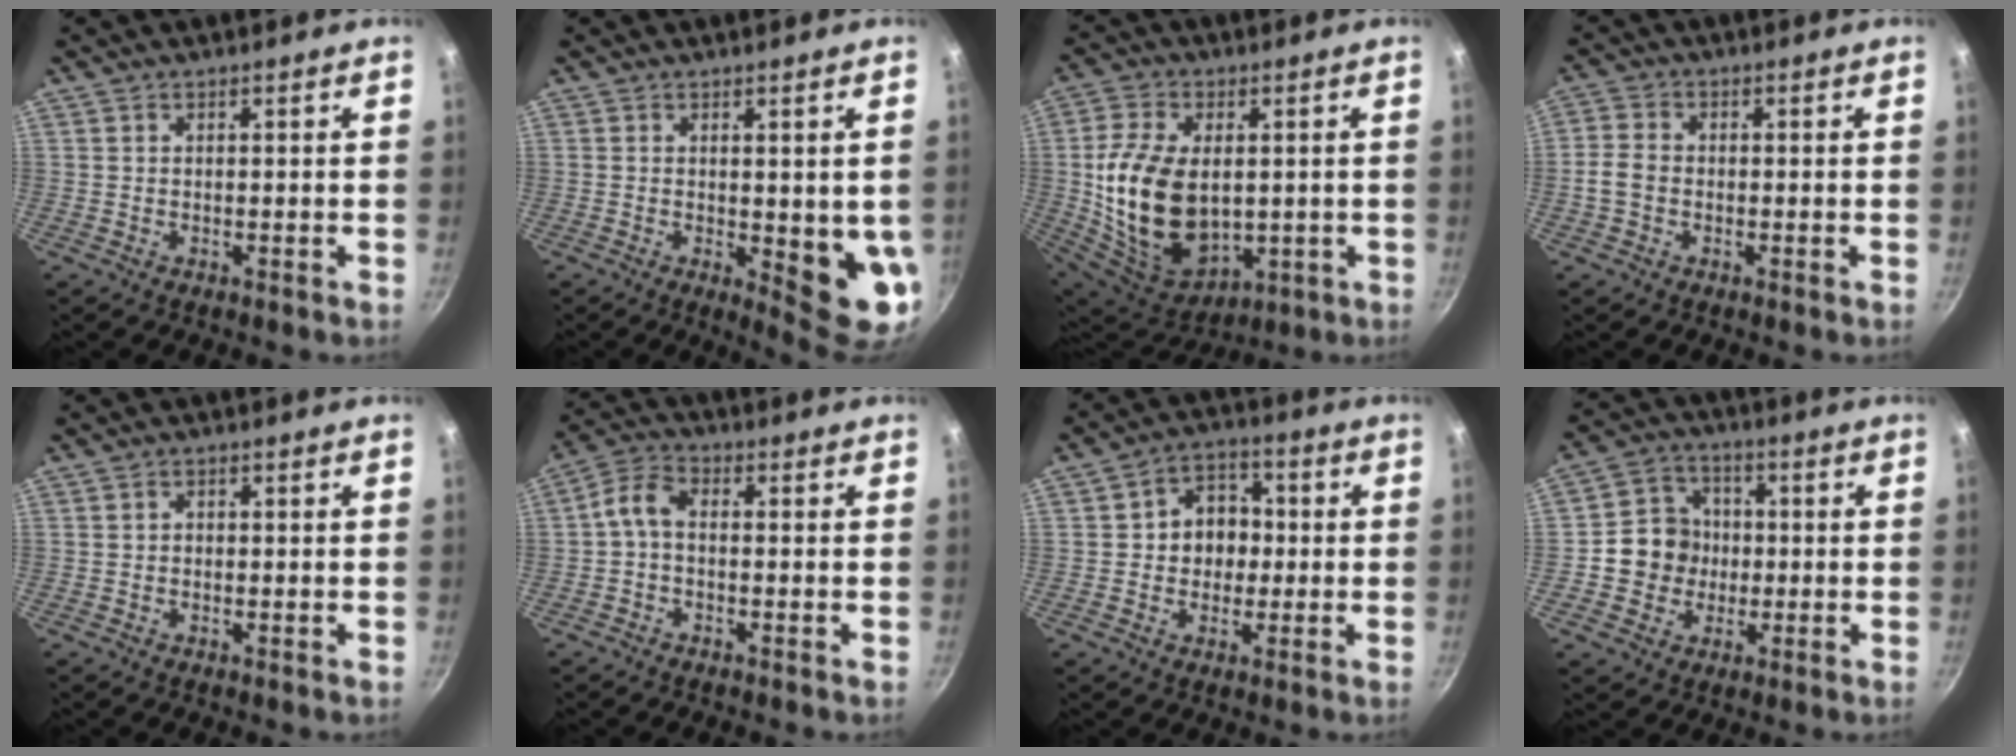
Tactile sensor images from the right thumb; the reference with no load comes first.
{"total": 9.2, "force": [-0.5, 2.7, 8.7], "torque": [-0.089, -0.021, 0.001]}
{"total": 19.7, "force": [0.6, 12.8, 15.0], "torque": [-0.266, -0.016, 0.033]}
{"total": 4.2, "force": [-0.9, 3.2, 2.6], "torque": [-0.049, 0.014, -0.026]}
{"total": 0.8, "force": [-0.1, 0.7, 0.3], "torque": [-0.005, 0.005, -0.002]}
{"total": 4.7, "force": [-0.8, 3.0, 3.6], "torque": [-0.079, 0.027, -0.029]}
{"total": 8.4, "force": [0.1, 7.1, 4.6], "torque": [-0.020, 0.014, -0.007]}
{"total": 9.5, "force": [-0.8, 8.8, 3.6], "torque": [-0.024, 0.022, -0.028]}